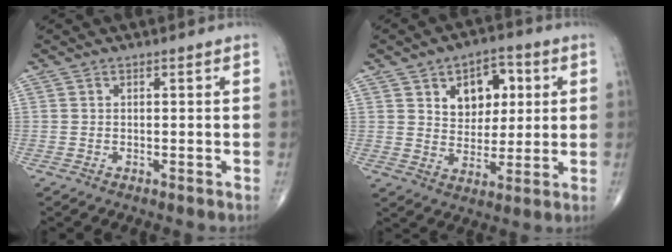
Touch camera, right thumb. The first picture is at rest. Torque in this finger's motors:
{"motor_torque": [-0.61, 1.00, 0.03, 0.00, 0.15]}